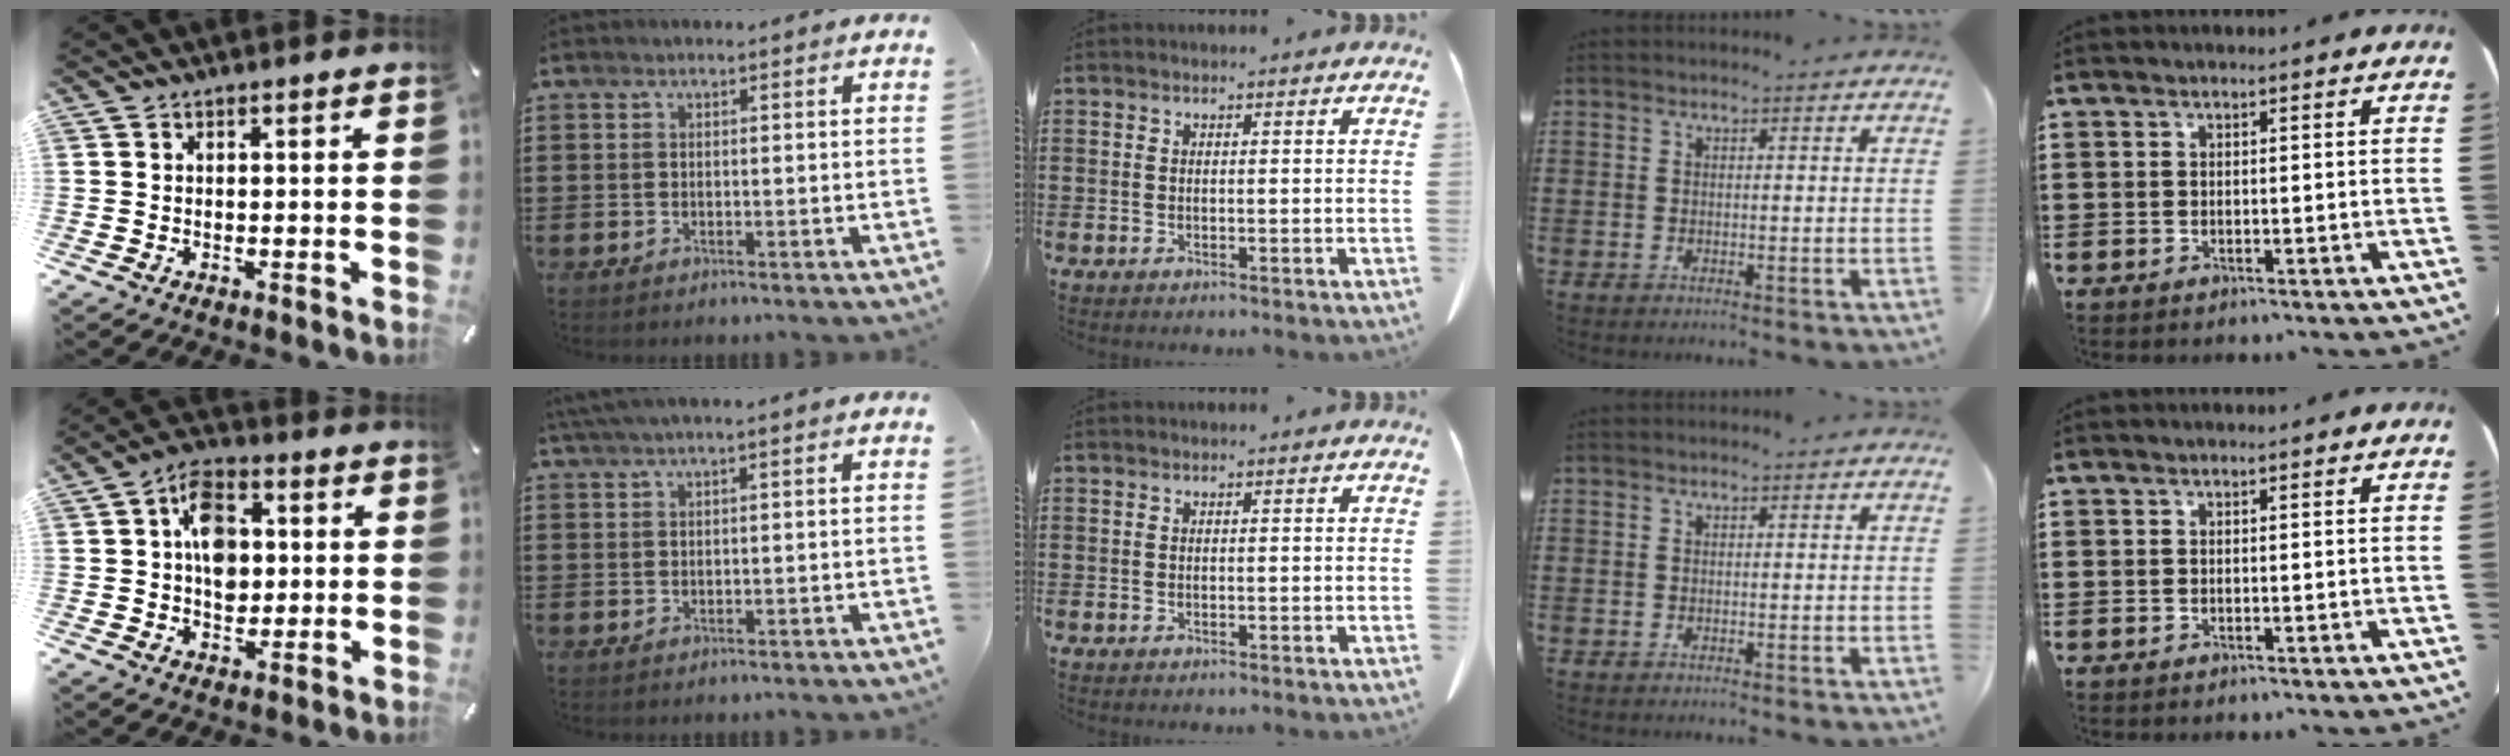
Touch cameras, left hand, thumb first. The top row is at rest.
{"thumb": {"total": 10.5, "force": [1.1, 7.8, 6.9], "torque": [-0.101, 0.006, 0.019]}, "index": {"total": 1.8, "force": [0.8, -0.1, 1.6], "torque": [-0.028, -0.003, 0.016]}}